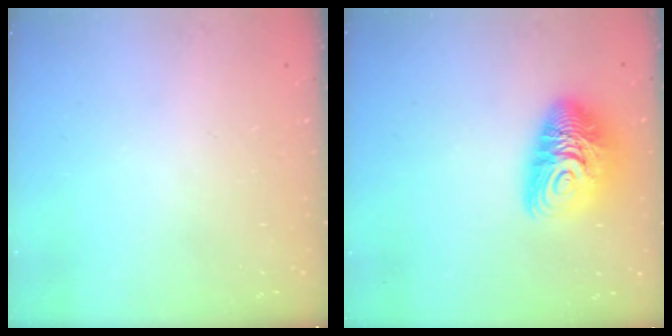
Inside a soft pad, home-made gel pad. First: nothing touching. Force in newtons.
{"total": 12.0, "press": 11.9, "slide": 1.1}